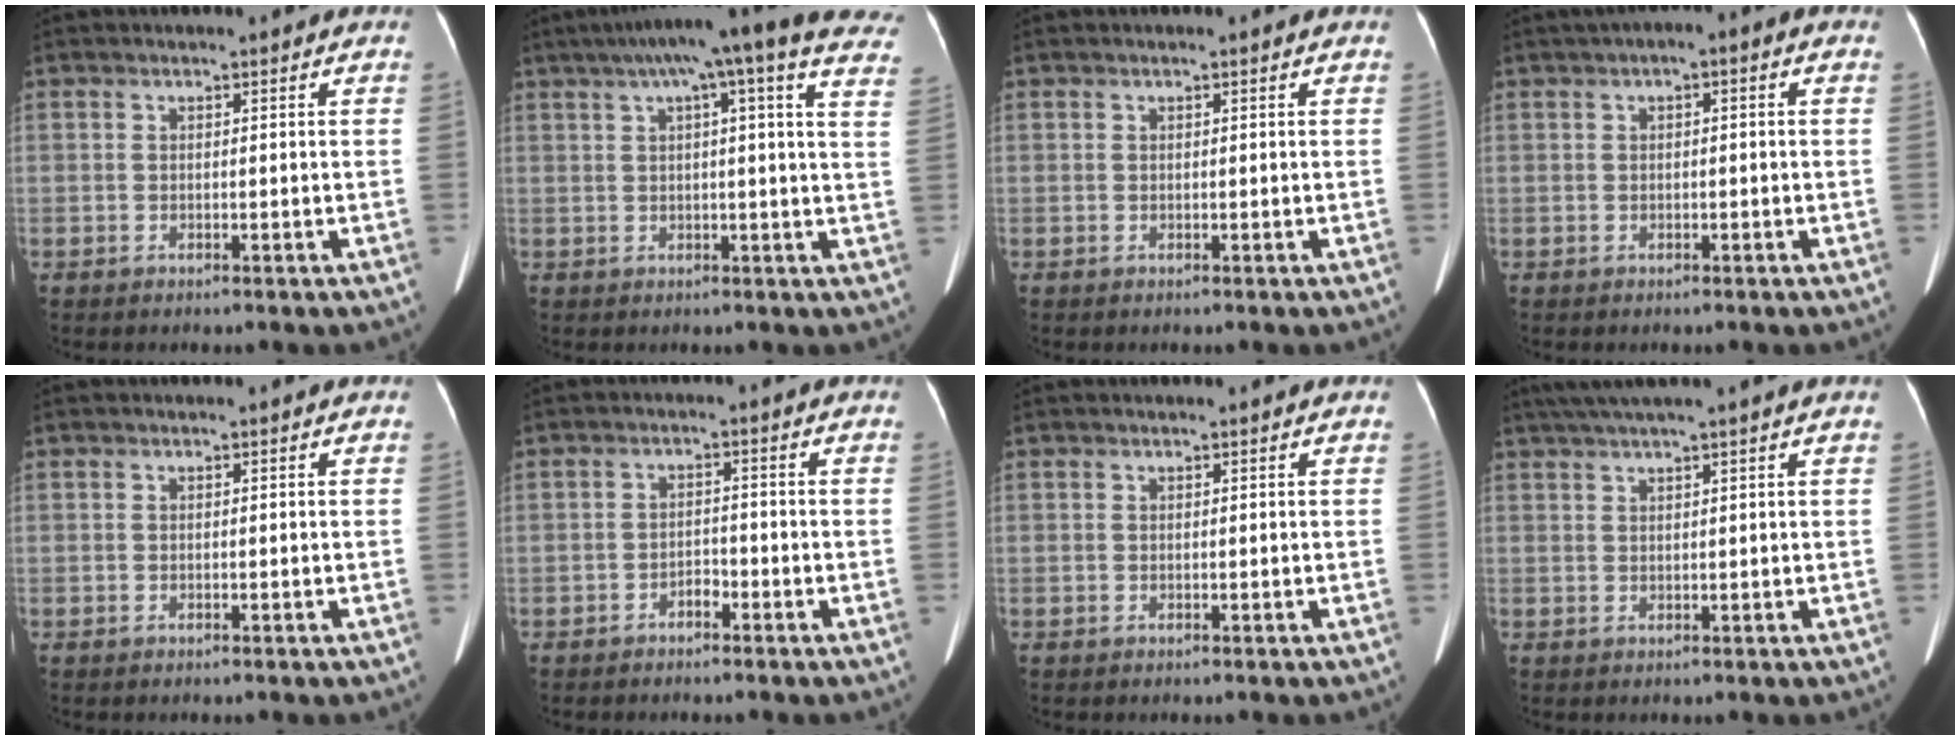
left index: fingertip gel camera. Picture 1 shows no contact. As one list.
[{"total": 22.5, "force": [16.9, 2.0, 14.7], "torque": [-0.204, 0.029, 0.195]}, {"total": 0.0}, {"total": 1.8, "force": [0.2, 0.7, 1.6], "torque": [-0.021, 0.011, -0.003]}, {"total": 0.0}, {"total": 2.0, "force": [-1.5, 0.9, 0.9], "torque": [-0.014, 0.002, -0.025]}, {"total": 0.6, "force": [0.5, 0.1, 0.2], "torque": [-0.007, 0.005, 0.005]}, {"total": 5.8, "force": [4.5, -1.5, 3.3], "torque": [-0.050, 0.029, 0.077]}]